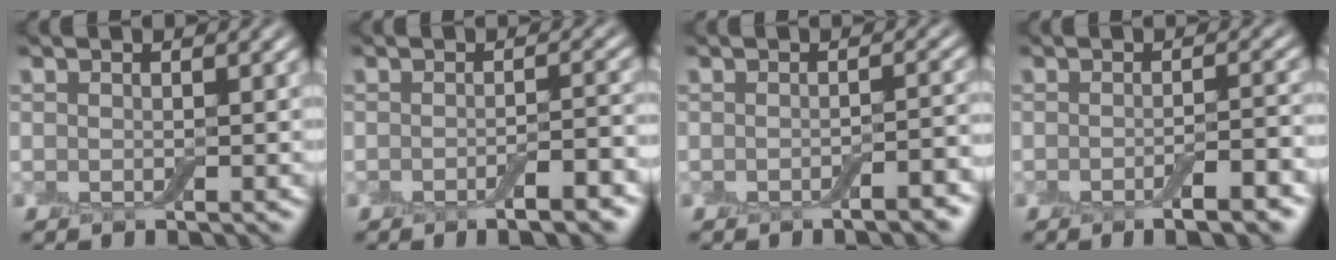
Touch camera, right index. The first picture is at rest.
{"total": 3.4, "force": [-1.7, 0.7, 2.9], "torque": [-0.040, 0.001, -0.029]}
{"total": 2.4, "force": [-1.3, 0.6, 1.9], "torque": [-0.022, 0.005, -0.022]}
{"total": 3.7, "force": [-1.8, 0.8, 3.2], "torque": [-0.046, 0.001, -0.030]}